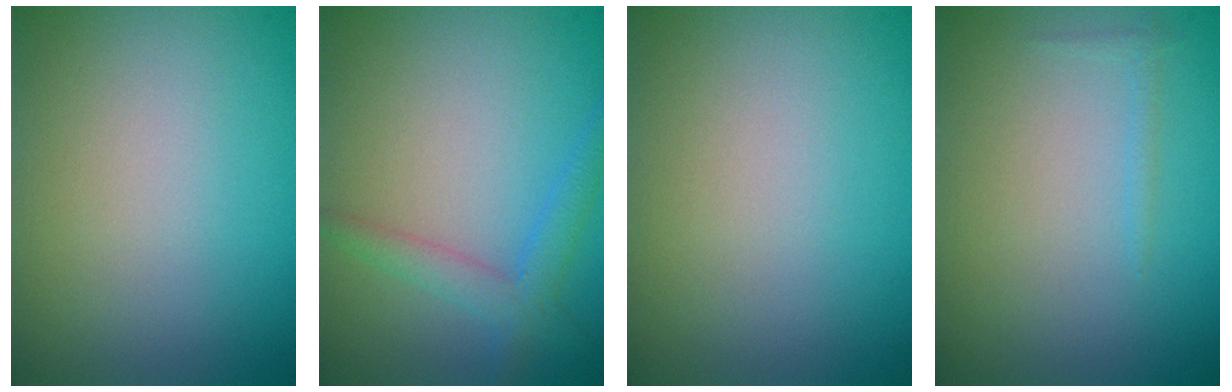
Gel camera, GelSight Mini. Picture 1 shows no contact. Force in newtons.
{"total": 2.7, "press": 2.7, "slide": 0.1}
{"total": 0.0}
{"total": 0.6, "press": 0.6, "slide": 0.1}